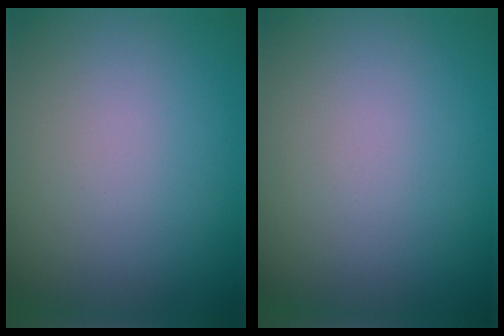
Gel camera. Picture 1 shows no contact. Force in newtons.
{"total": 0.0}